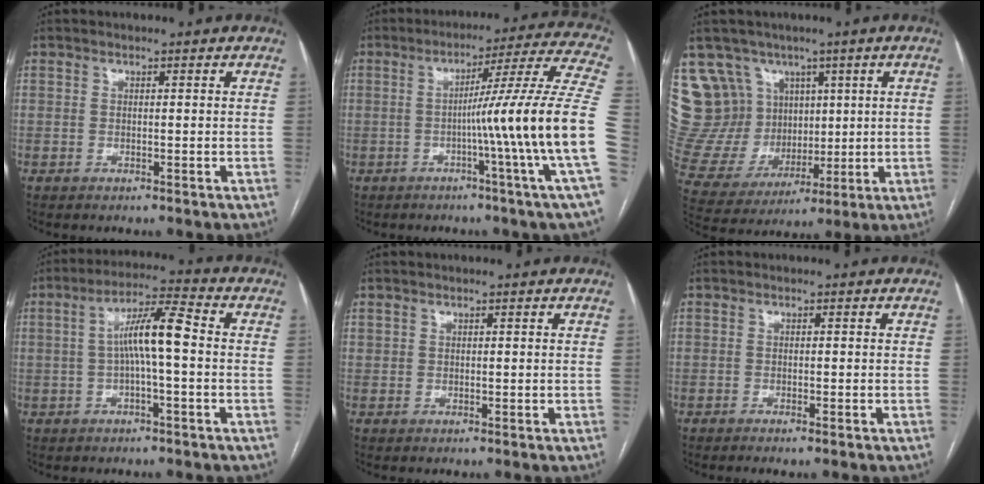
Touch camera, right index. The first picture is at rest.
{"total": 18.5, "force": [-3.6, -3.7, 17.7], "torque": [-0.214, 0.004, -0.065]}
{"total": 17.3, "force": [8.0, 14.3, 5.4], "torque": [-0.137, 0.067, 0.184]}
{"total": 8.1, "force": [0.0, 0.8, 8.1], "torque": [-0.147, 0.024, -0.004]}
{"total": 0.8, "force": [0.3, 0.6, 0.2], "torque": [0.000, 0.005, 0.007]}
{"total": 1.4, "force": [-0.9, -0.1, 1.0], "torque": [-0.018, -0.003, -0.013]}